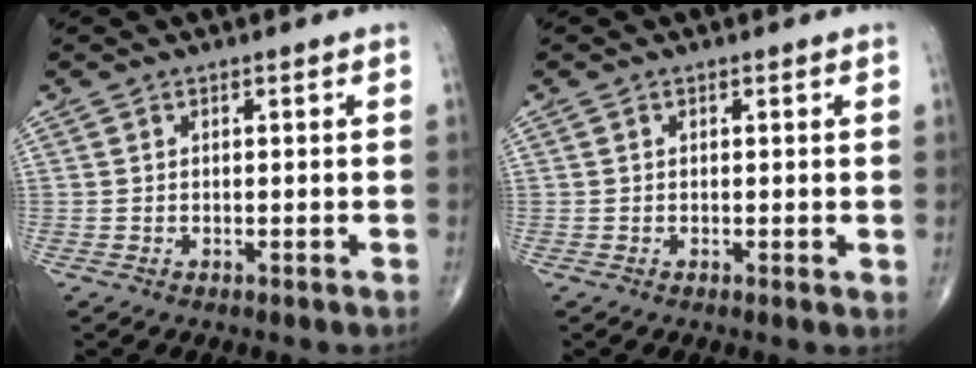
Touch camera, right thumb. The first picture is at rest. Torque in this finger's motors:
{"motor_torque": [-0.34, -0.01, 0.28, 0.06, -0.01]}